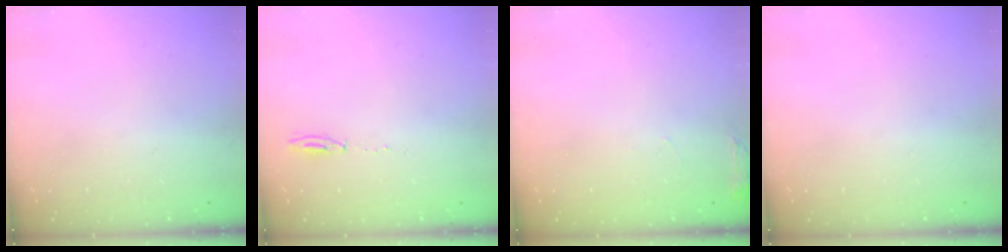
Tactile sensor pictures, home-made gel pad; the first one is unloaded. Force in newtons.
{"total": 4.8, "press": 4.7, "slide": 1.0}
{"total": 5.2, "press": 5.0, "slide": 1.3}
{"total": 0.0}